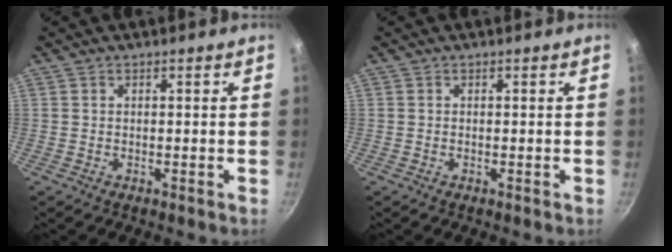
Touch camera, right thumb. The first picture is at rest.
{"total": 0.0}